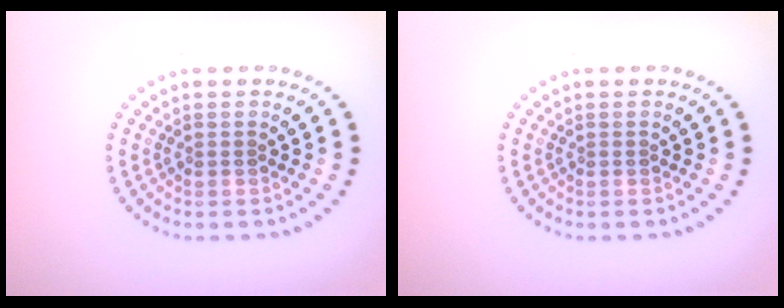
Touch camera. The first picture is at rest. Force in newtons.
{"total": 0.0}